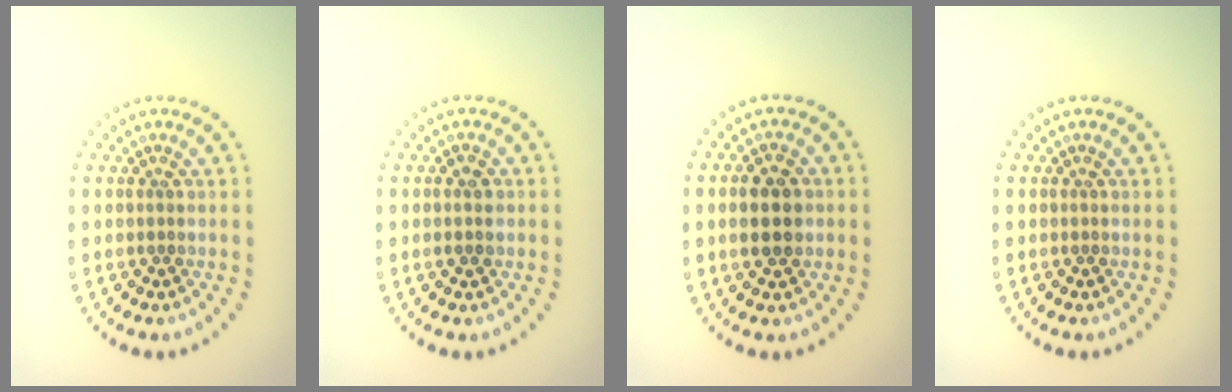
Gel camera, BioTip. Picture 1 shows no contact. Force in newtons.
{"total": 1.0, "press": 1.0, "slide": 0.1}
{"total": 3.7, "press": 3.7, "slide": 0.3}
{"total": 0.0}